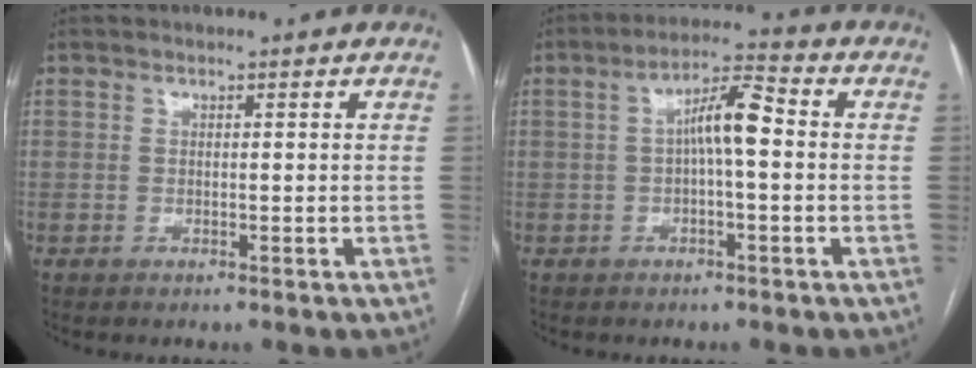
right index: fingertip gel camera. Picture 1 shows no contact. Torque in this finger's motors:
{"motor_torque": [0.98, -0.06, 0.24, 0.10]}